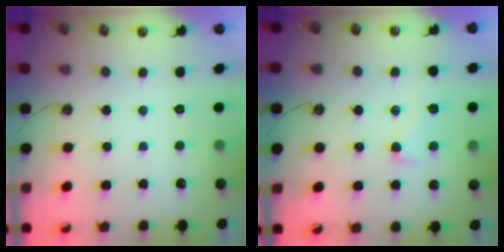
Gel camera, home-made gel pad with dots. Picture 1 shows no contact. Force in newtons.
{"total": 1.2, "press": 0.6, "slide": 1.0}